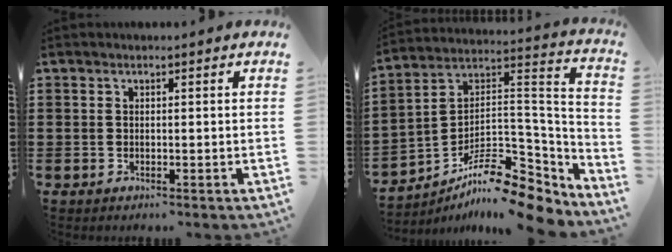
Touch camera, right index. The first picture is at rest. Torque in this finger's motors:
{"motor_torque": [0.20, -0.28, 0.50, 0.14]}